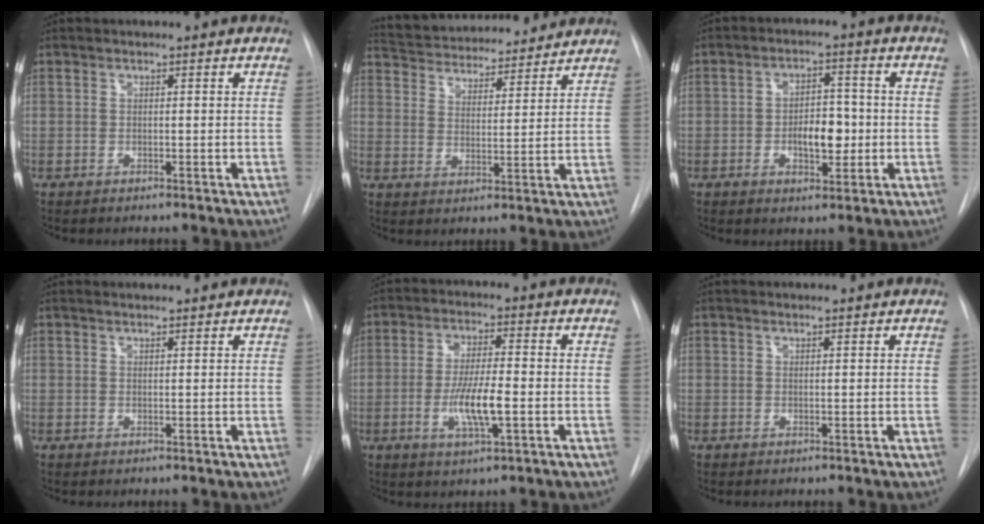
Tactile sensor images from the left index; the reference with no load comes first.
{"total": 17.6, "force": [16.4, 3.9, 5.1], "torque": [-0.093, 0.024, 0.243]}
{"total": 6.1, "force": [-1.1, 3.0, 5.1], "torque": [-0.081, 0.008, -0.013]}
{"total": 3.0, "force": [2.9, 0.1, 0.7], "torque": [-0.013, 0.019, 0.040]}
{"total": 7.3, "force": [-1.7, 1.2, 7.0], "torque": [-0.136, -0.007, -0.030]}
{"total": 1.6, "force": [1.6, -0.1, 0.3], "torque": [-0.008, 0.010, 0.026]}